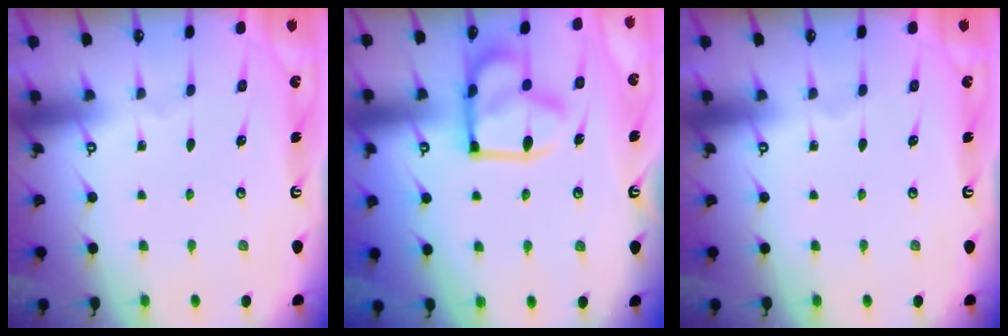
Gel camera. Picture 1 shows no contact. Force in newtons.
{"total": 14.5, "press": 14.4, "slide": 1.1}
{"total": 0.0}